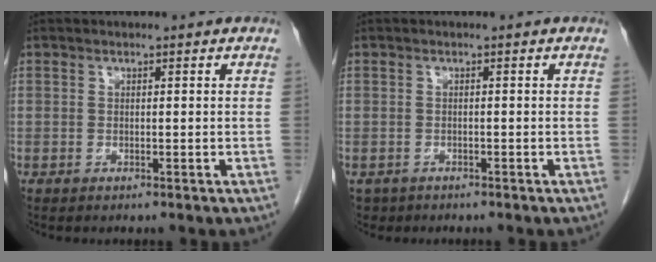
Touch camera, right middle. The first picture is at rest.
{"total": 2.2, "force": [-1.6, 1.5, 0.2], "torque": [-0.009, 0.001, -0.024]}